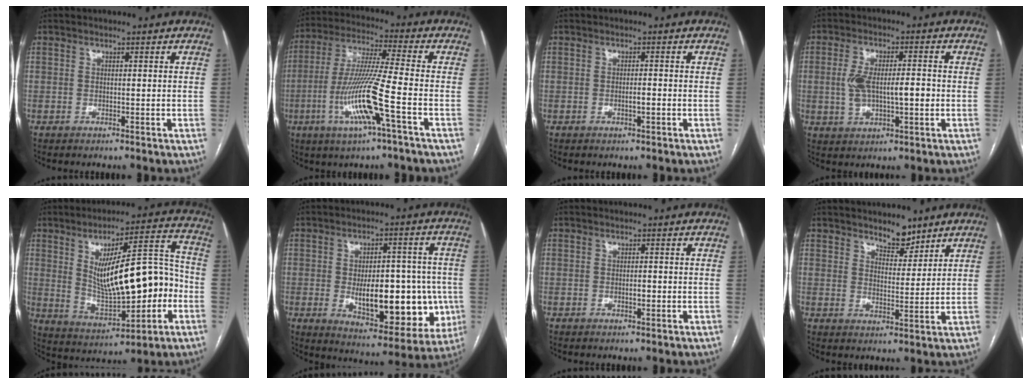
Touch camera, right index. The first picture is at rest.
{"total": 13.3, "force": [-4.6, -0.3, 12.4], "torque": [-0.256, -0.008, -0.092]}
{"total": 1.6, "force": [-0.5, 0.2, 1.5], "torque": [-0.027, 0.000, -0.010]}
{"total": 8.2, "force": [-0.4, 3.0, 7.6], "torque": [-0.150, 0.015, -0.001]}
{"total": 17.9, "force": [-0.9, 5.2, 17.1], "torque": [-0.273, 0.021, 0.003]}
{"total": 17.8, "force": [-2.7, 8.0, 15.7], "torque": [-0.211, 0.011, -0.015]}
{"total": 1.0, "force": [-0.1, 0.5, 0.8], "torque": [-0.013, 0.000, -0.001]}
{"total": 4.7, "force": [3.9, 1.9, 1.7], "torque": [-0.022, -0.009, 0.065]}